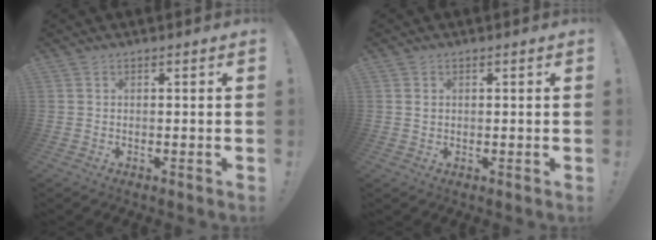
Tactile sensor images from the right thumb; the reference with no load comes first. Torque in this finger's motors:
{"motor_torque": [-0.19, 0.04, -0.14, 0.10, -0.05]}